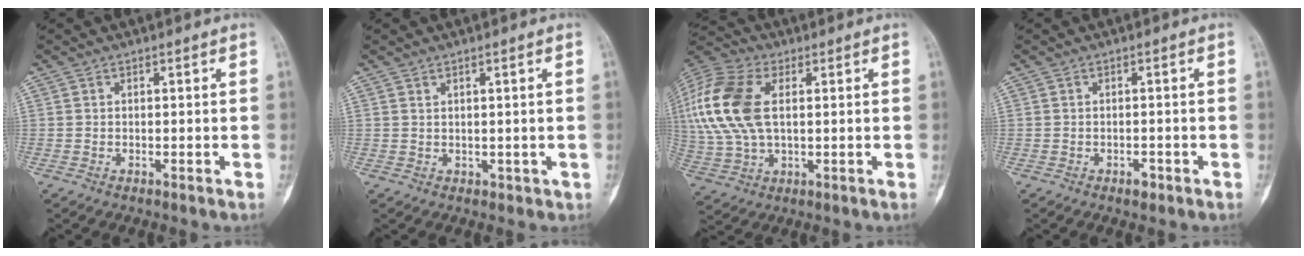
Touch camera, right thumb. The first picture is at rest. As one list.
[{"total": 1.1, "force": [0.5, 0.9, 0.3], "torque": [0.004, -0.002, 0.011]}, {"total": 18.5, "force": [3.3, 10.8, 14.7], "torque": [-0.344, 0.007, 0.059]}, {"total": 1.6, "force": [-1.0, 0.9, 0.8], "torque": [-0.012, 0.006, -0.017]}]